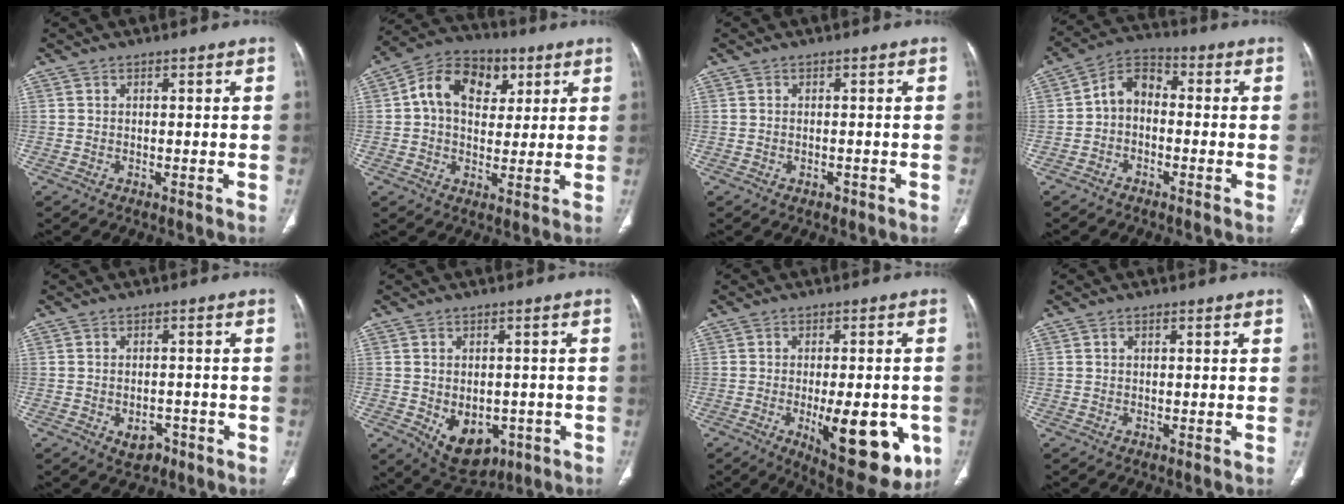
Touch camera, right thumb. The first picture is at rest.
{"total": 13.5, "force": [4.0, 9.6, 8.6], "torque": [-0.110, 0.008, 0.057]}
{"total": 1.1, "force": [-0.5, 0.7, 0.6], "torque": [-0.011, 0.006, -0.004]}
{"total": 6.7, "force": [-0.8, 4.8, 4.6], "torque": [-0.062, 0.028, -0.034]}
{"total": 4.1, "force": [-2.0, 2.8, 2.2], "torque": [-0.020, 0.014, -0.021]}
{"total": 10.1, "force": [-3.3, 7.0, 6.5], "torque": [-0.073, 0.005, -0.028]}
{"total": 18.2, "force": [-5.3, 7.4, 15.8], "torque": [-0.163, -0.006, -0.051]}
{"total": 0.7, "force": [0.3, 0.4, 0.5], "torque": [-0.006, 0.002, 0.004]}